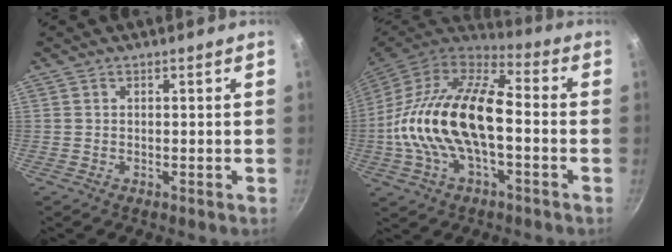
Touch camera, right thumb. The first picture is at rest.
{"total": 22.5, "force": [-2.3, 11.5, 19.2], "torque": [-0.350, 0.035, -0.051]}